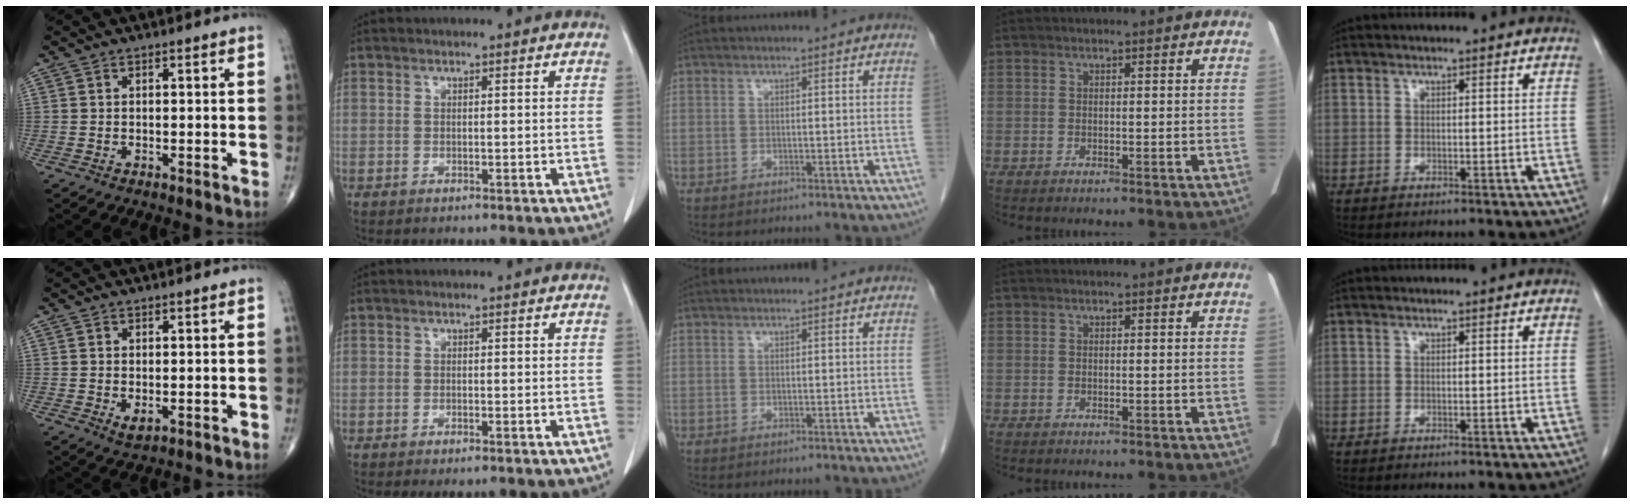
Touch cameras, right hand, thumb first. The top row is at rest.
{"thumb": {"total": 1.9, "force": [-0.1, 1.0, 1.5], "torque": [-0.026, -0.007, 0.002]}, "index": {"total": 1.1, "force": [-0.8, 0.2, 0.8], "torque": [-0.015, -0.004, -0.008]}}